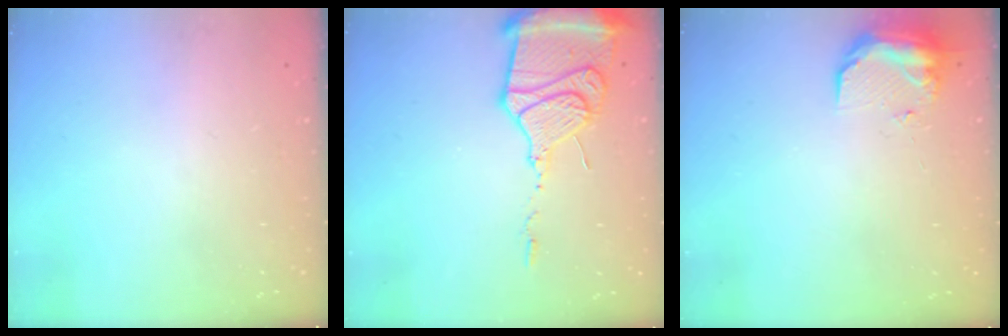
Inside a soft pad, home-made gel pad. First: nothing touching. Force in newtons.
{"total": 16.9, "press": 16.8, "slide": 1.8}
{"total": 9.9, "press": 9.4, "slide": 3.1}